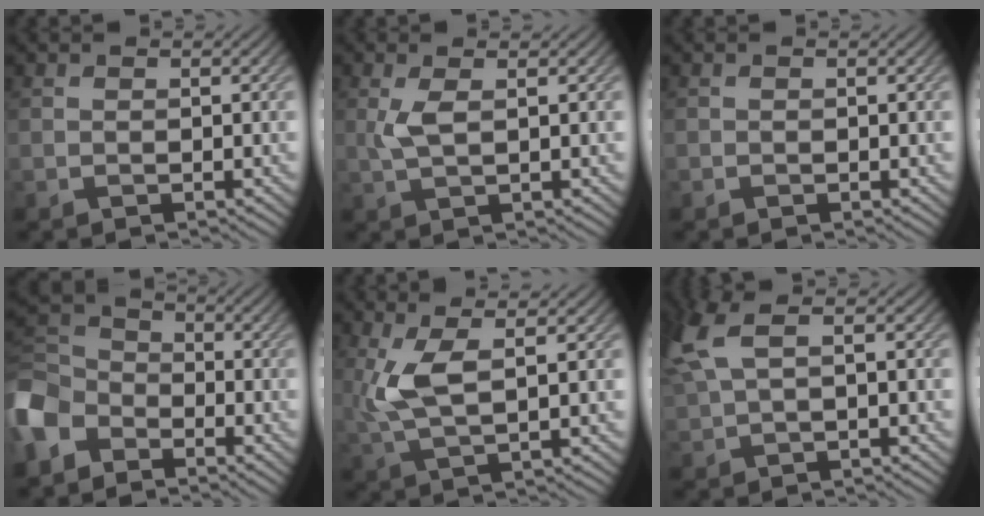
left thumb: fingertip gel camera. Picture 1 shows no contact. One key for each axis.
{"total": 2.8, "fx": 0.7, "fy": 0.8, "fz": 2.6, "tx": -0.063, "ty": 0.003, "tz": 0.013}
{"total": 0.0}
{"total": 7.8, "fx": -4.6, "fy": 5.3, "fz": 3.4, "tx": -0.099, "ty": -0.004, "tz": -0.120}
{"total": 6.0, "fx": 1.5, "fy": 1.8, "fz": 5.5, "tx": -0.133, "ty": 0.003, "tz": 0.029}
{"total": 6.1, "fx": 1.9, "fy": 2.5, "fz": 5.2, "tx": -0.139, "ty": 0.013, "tz": 0.036}